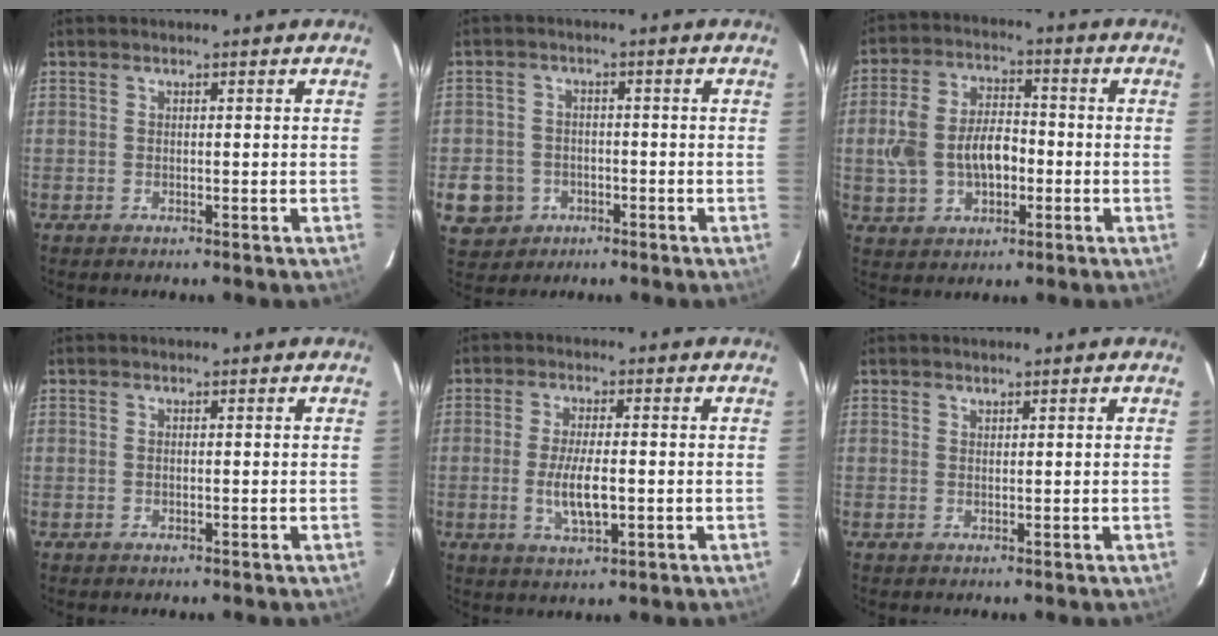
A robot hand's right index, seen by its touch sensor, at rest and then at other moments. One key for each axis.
{"total": 8.0, "fx": -2.8, "fy": 7.1, "fz": 2.2, "tx": -0.073, "ty": 0.019, "tz": -0.036}
{"total": 11.6, "fx": -1.7, "fy": 7.6, "fz": 8.6, "tx": -0.183, "ty": 0.018, "tz": -0.022}
{"total": 0.0}
{"total": 6.9, "fx": -1.2, "fy": 2.1, "fz": 6.5, "tx": -0.128, "ty": -0.008, "tz": -0.020}
{"total": 0.6, "fx": 0.6, "fy": 0.2, "fz": 0.0, "tx": 0.000, "ty": 0.001, "tz": 0.012}